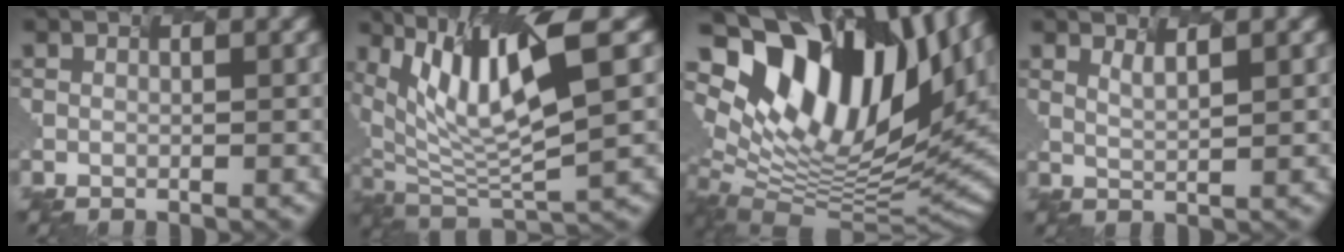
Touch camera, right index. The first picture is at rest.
{"total": 9.2, "force": [4.0, 1.9, 8.1], "torque": [-0.159, 0.004, 0.093]}
{"total": 15.7, "force": [6.8, 8.2, 11.5], "torque": [-0.223, 0.025, 0.116]}
{"total": 0.8, "force": [0.5, -0.2, 0.7], "torque": [-0.022, -0.006, 0.025]}